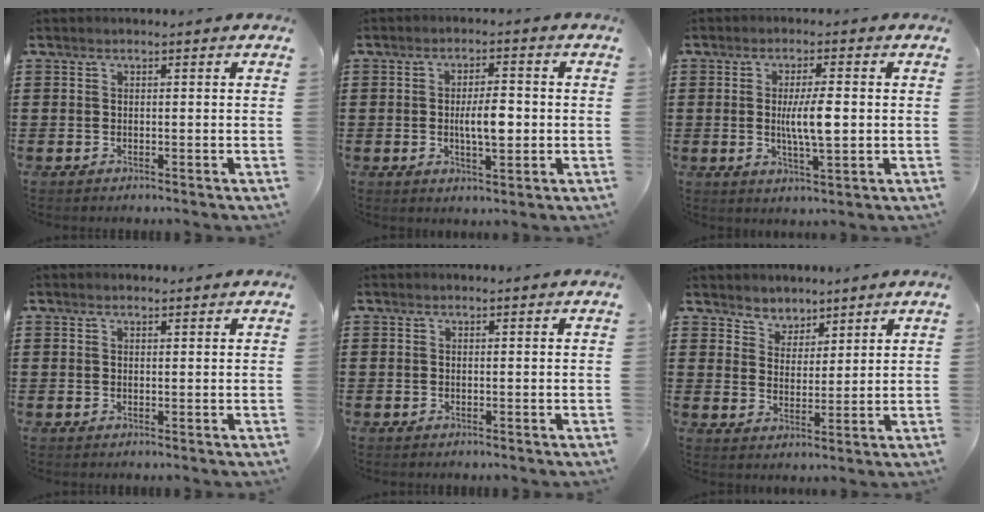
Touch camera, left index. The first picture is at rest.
{"total": 5.4, "force": [-0.4, 2.0, 5.0], "torque": [-0.090, 0.000, -0.013]}
{"total": 6.1, "force": [0.1, 1.4, 6.0], "torque": [-0.114, -0.007, -0.007]}
{"total": 0.9, "force": [0.8, 0.2, 0.3], "torque": [-0.008, 0.001, 0.015]}
{"total": 0.0}
{"total": 4.0, "force": [3.5, 1.8, -0.5], "torque": [-0.008, -0.002, 0.065]}